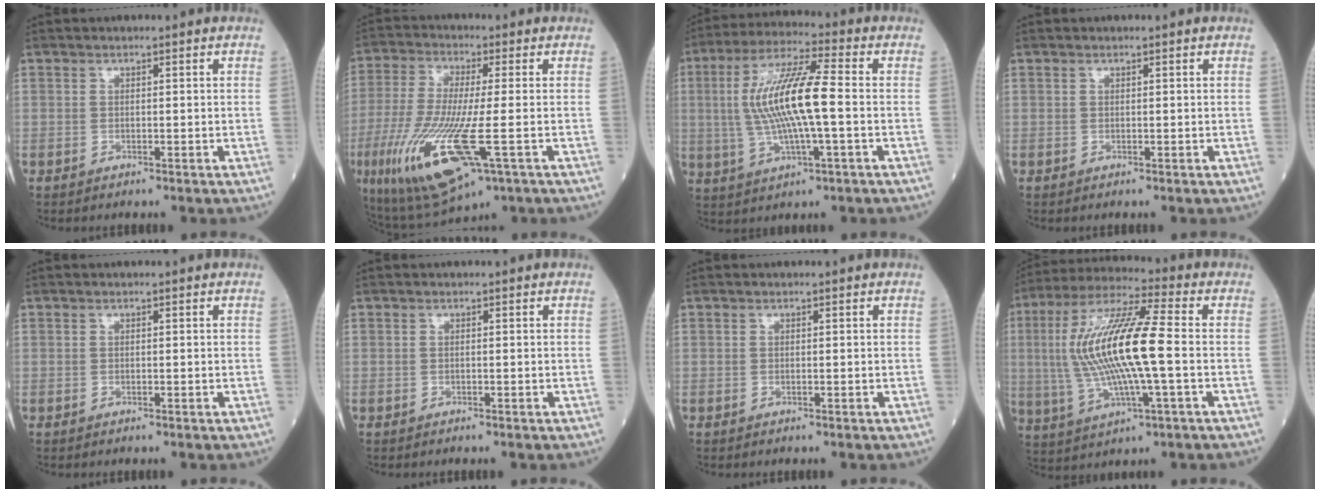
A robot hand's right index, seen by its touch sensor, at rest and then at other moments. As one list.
[{"total": 15.9, "force": [-5.1, 2.8, 14.8], "torque": [-0.317, -0.039, -0.085]}, {"total": 12.8, "force": [-0.1, 1.6, 12.8], "torque": [-0.257, 0.010, -0.003]}, {"total": 0.0}, {"total": 0.0}, {"total": 0.0}, {"total": 0.0}, {"total": 16.6, "force": [-0.2, 2.0, 16.5], "torque": [-0.341, 0.011, -0.008]}]